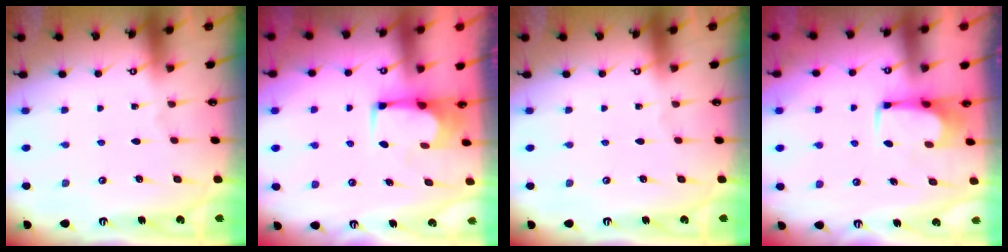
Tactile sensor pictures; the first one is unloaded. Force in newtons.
{"total": 1.6, "press": 1.6, "slide": 0.3}
{"total": 0.0}
{"total": 4.1, "press": 4.1, "slide": 0.5}